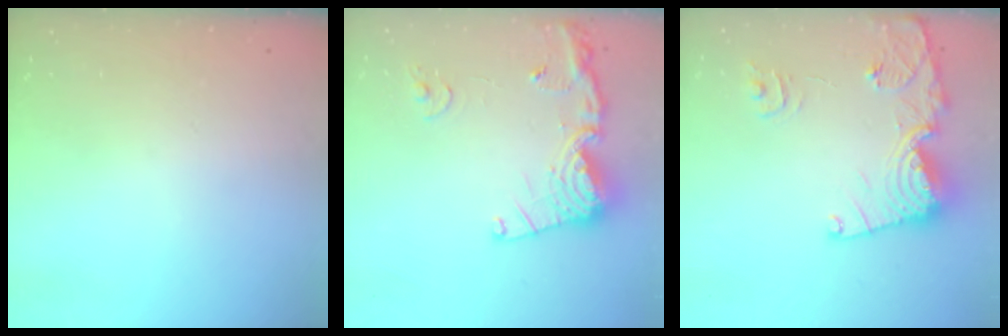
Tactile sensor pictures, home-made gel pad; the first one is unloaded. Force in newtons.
{"total": 15.8, "press": 15.7, "slide": 1.8}
{"total": 16.2, "press": 16.2, "slide": 1.6}